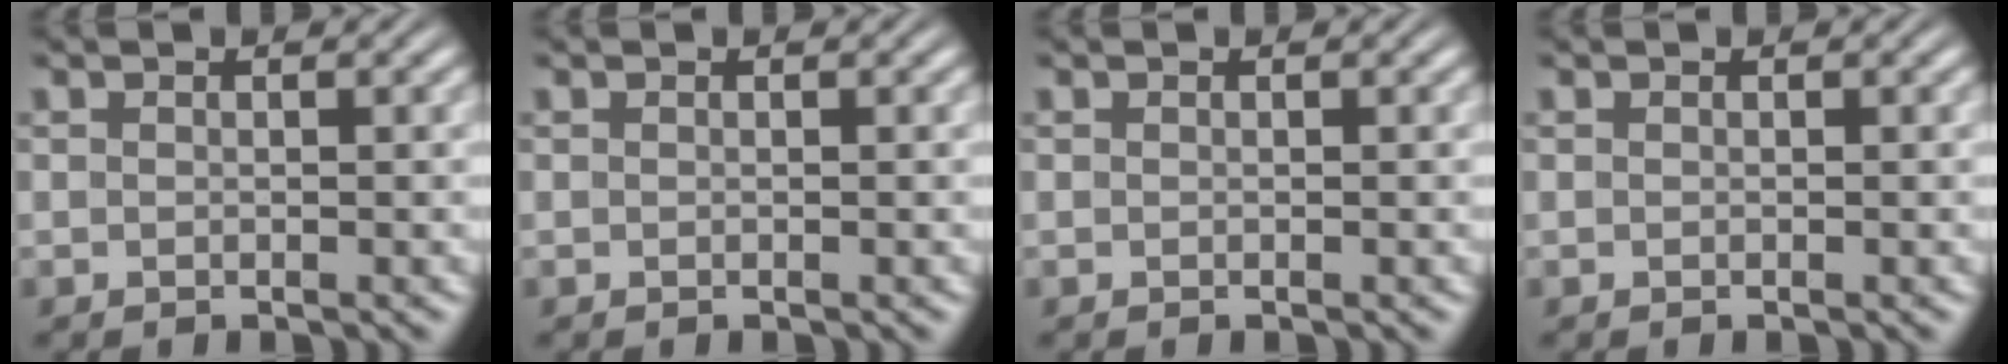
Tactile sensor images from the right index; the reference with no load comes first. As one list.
[{"total": 0.0}, {"total": 0.0}, {"total": 0.0}]